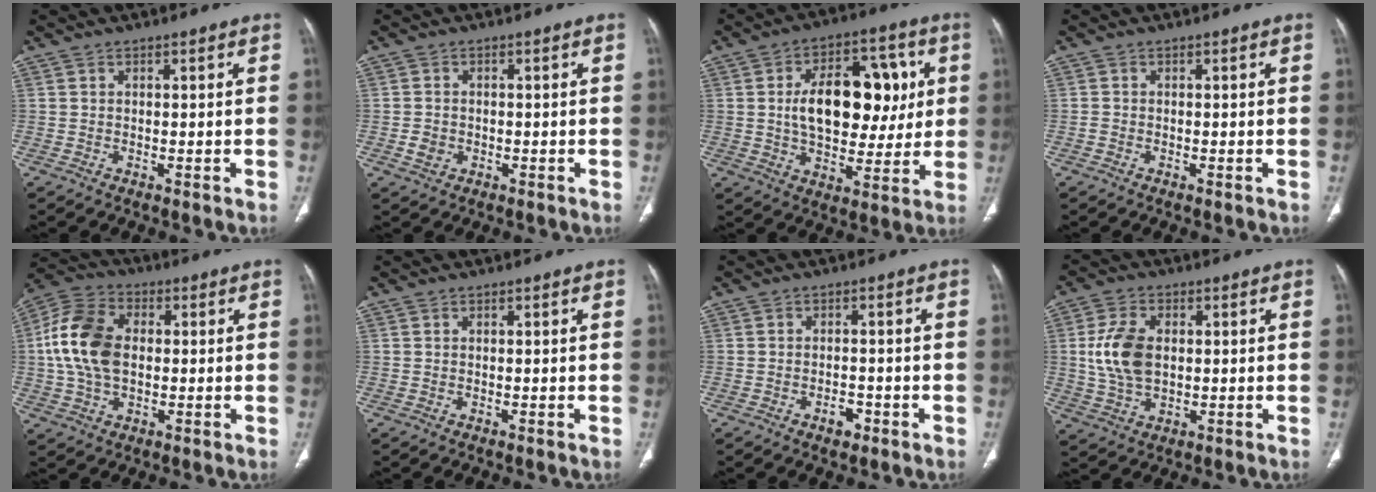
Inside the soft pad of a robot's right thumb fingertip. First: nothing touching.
{"total": 2.3, "force": [-0.7, 2.0, 1.0], "torque": [-0.015, 0.004, -0.009]}
{"total": 18.7, "force": [2.7, 11.3, 14.7], "torque": [-0.180, 0.012, 0.044]}
{"total": 0.5, "force": [-0.3, 0.4, 0.2], "torque": [-0.005, 0.000, -0.011]}
{"total": 14.0, "force": [0.7, 9.2, 10.5], "torque": [-0.206, 0.022, 0.008]}
{"total": 0.0}
{"total": 2.5, "force": [-1.5, 1.4, 1.4], "torque": [-0.016, 0.009, -0.021]}
{"total": 9.6, "force": [0.8, 6.1, 7.4], "torque": [-0.148, 0.001, 0.023]}